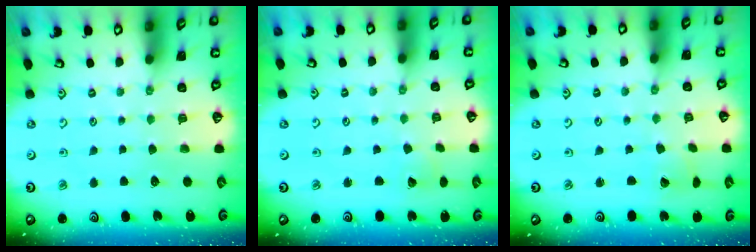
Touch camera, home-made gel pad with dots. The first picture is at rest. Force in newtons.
{"total": 2.8, "press": 2.8, "slide": 0.0}
{"total": 1.9, "press": 1.8, "slide": 0.3}